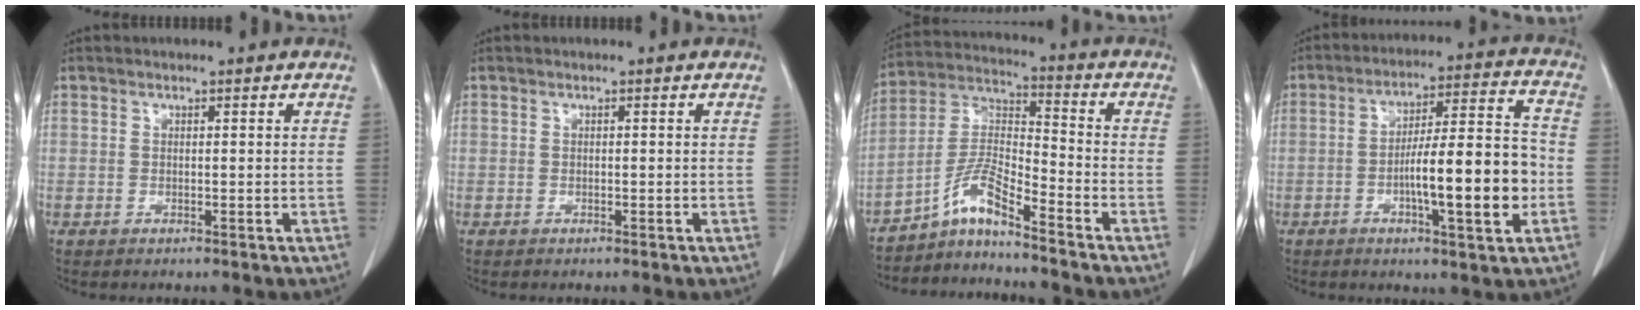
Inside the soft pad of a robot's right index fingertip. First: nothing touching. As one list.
[{"total": 0.0}, {"total": 7.3, "force": [-5.9, -0.2, 4.3], "torque": [-0.099, 0.006, -0.115]}, {"total": 13.9, "force": [-3.2, 1.6, 13.4], "torque": [-0.213, 0.012, -0.049]}]